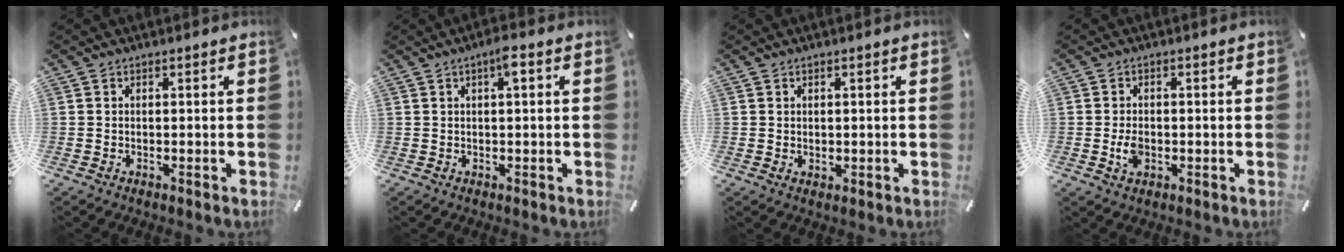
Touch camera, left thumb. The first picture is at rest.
{"total": 3.1, "force": [1.0, 0.6, 2.9], "torque": [-0.050, 0.002, 0.012]}
{"total": 0.8, "force": [0.3, 0.7, 0.2], "torque": [-0.003, 0.002, 0.006]}
{"total": 3.5, "force": [-0.7, 2.4, 2.5], "torque": [-0.057, -0.001, -0.015]}